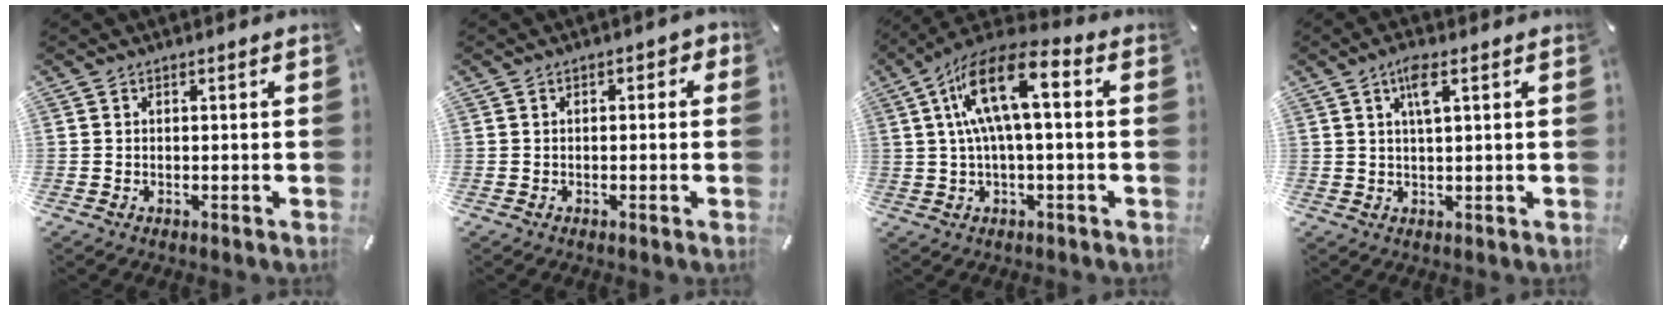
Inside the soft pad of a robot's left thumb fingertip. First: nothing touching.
{"total": 1.5, "force": [-0.5, 1.1, 1.0], "torque": [-0.018, 0.008, -0.011]}
{"total": 14.4, "force": [2.8, 5.5, 13.1], "torque": [-0.253, -0.005, 0.047]}
{"total": 4.9, "force": [2.2, 1.1, 4.2], "torque": [-0.090, 0.006, 0.035]}